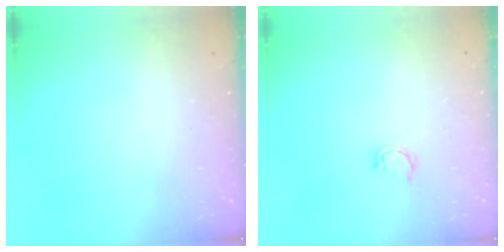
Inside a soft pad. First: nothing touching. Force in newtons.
{"total": 2.9, "press": 2.9, "slide": 0.3}